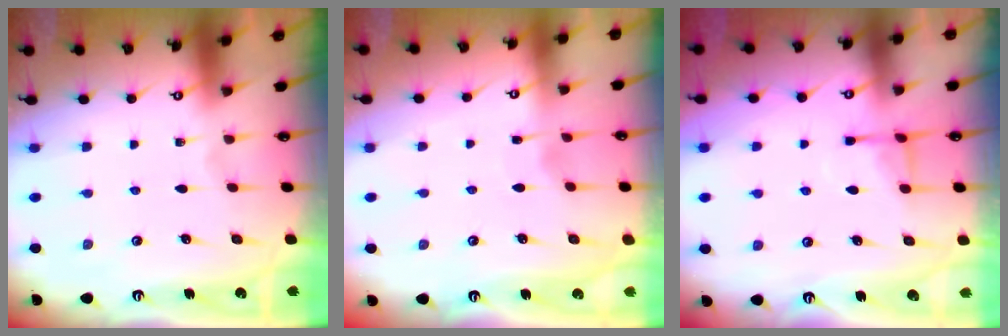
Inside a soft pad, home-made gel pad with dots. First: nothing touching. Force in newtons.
{"total": 2.4, "press": 2.4, "slide": 0.4}
{"total": 5.9, "press": 5.8, "slide": 0.8}